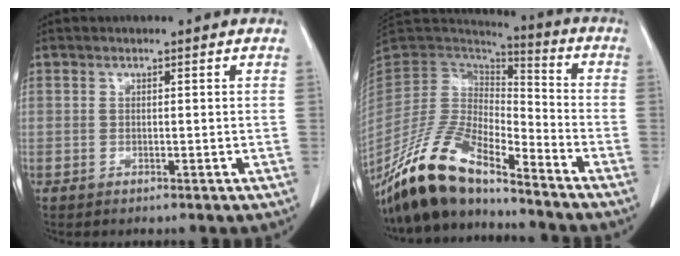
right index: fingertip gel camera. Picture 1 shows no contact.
{"total": 15.7, "force": [-13.0, 4.3, 7.7], "torque": [-0.148, 0.008, -0.246]}